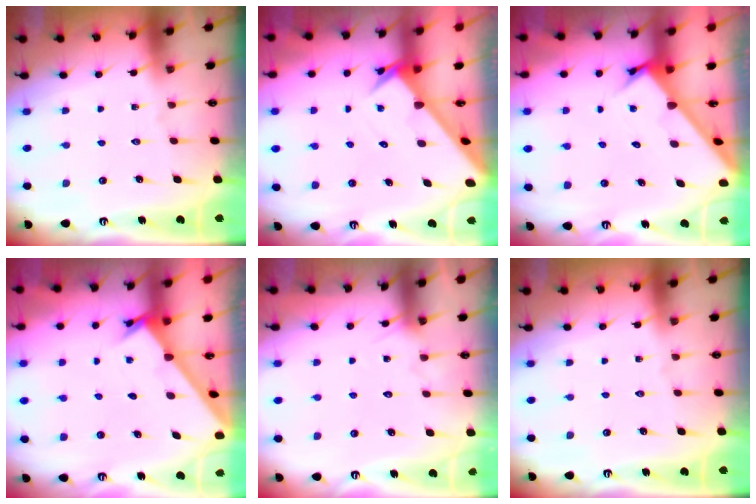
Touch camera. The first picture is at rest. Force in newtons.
{"total": 2.7, "press": 2.7, "slide": 0.1}
{"total": 2.8, "press": 2.8, "slide": 0.2}
{"total": 2.2, "press": 2.2, "slide": 0.1}
{"total": 6.1, "press": 6.1, "slide": 0.5}
{"total": 0.0}